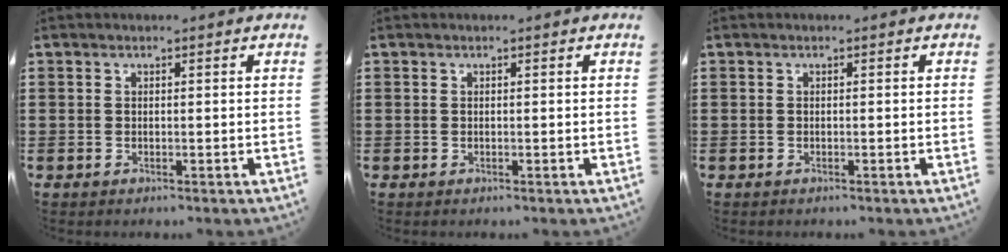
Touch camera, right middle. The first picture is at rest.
{"total": 0.0}
{"total": 0.0}